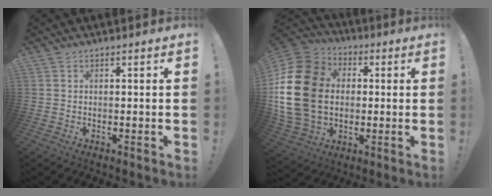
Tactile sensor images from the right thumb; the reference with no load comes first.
{"total": 23.0, "force": [1.1, 17.2, 15.2], "torque": [-0.292, 0.014, 0.027]}